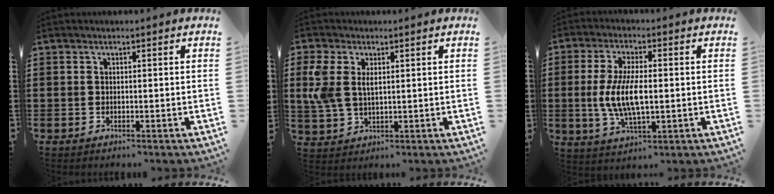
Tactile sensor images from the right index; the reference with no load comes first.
{"total": 5.2, "force": [1.4, 3.1, 4.0], "torque": [-0.099, 0.004, 0.022]}
{"total": 8.9, "force": [-0.4, 3.5, 8.2], "torque": [-0.182, -0.005, -0.015]}